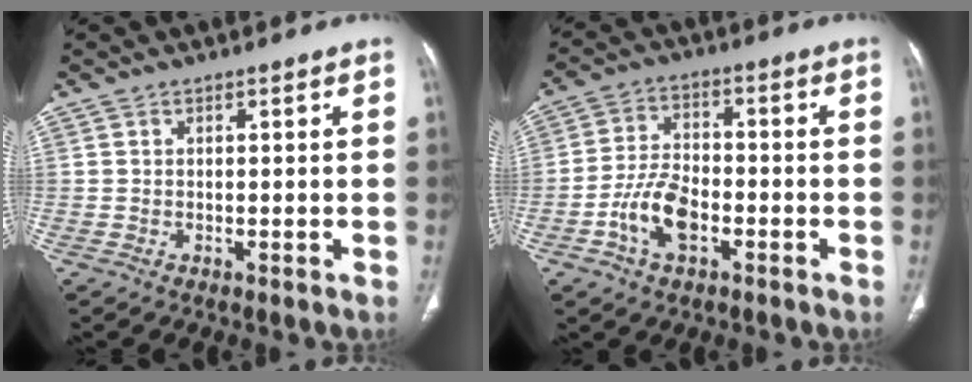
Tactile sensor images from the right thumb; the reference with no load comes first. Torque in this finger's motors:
{"motor_torque": [0.55, 0.50, -0.01, -0.15, 0.27]}